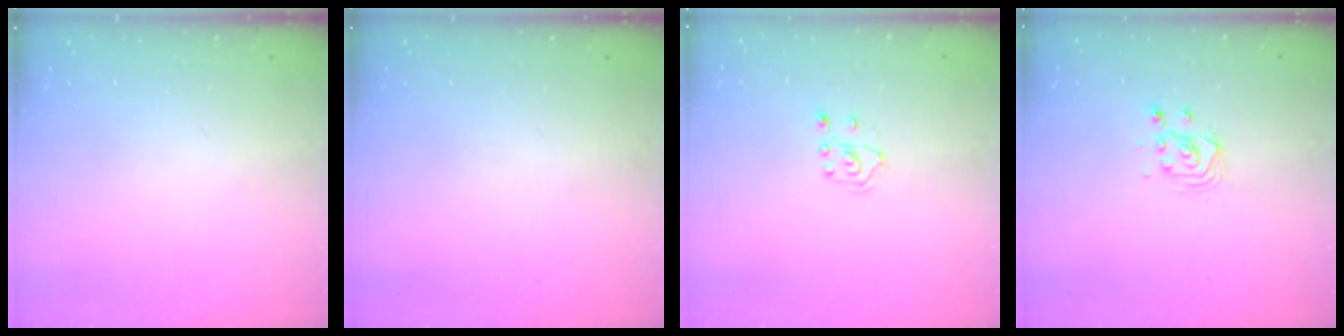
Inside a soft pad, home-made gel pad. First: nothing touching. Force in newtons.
{"total": 0.0}
{"total": 3.0, "press": 2.9, "slide": 0.7}
{"total": 3.3, "press": 3.3, "slide": 0.4}